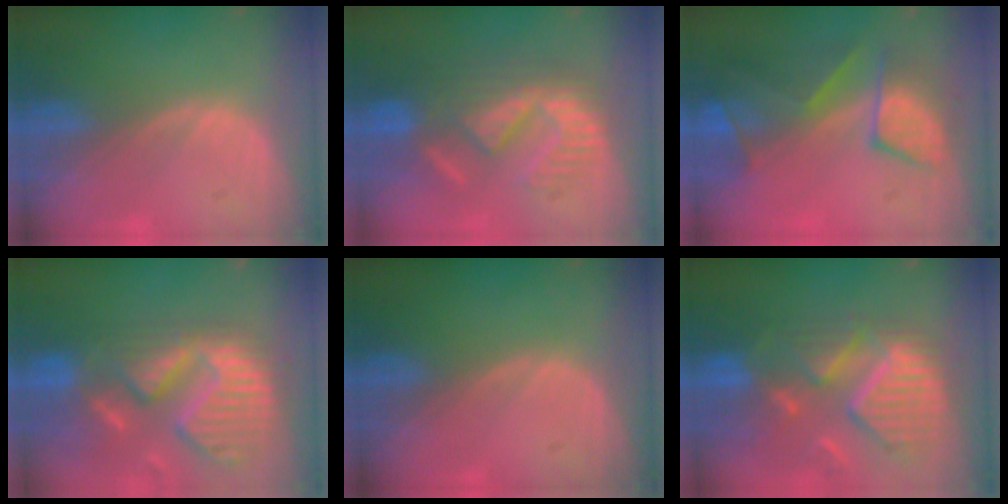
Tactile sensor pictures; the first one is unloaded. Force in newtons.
{"total": 9.0, "press": 8.9, "slide": 1.8}
{"total": 8.8, "press": 8.2, "slide": 3.0}
{"total": 13.9, "press": 11.6, "slide": 7.7}
{"total": 0.0}
{"total": 12.0, "press": 10.5, "slide": 5.7}